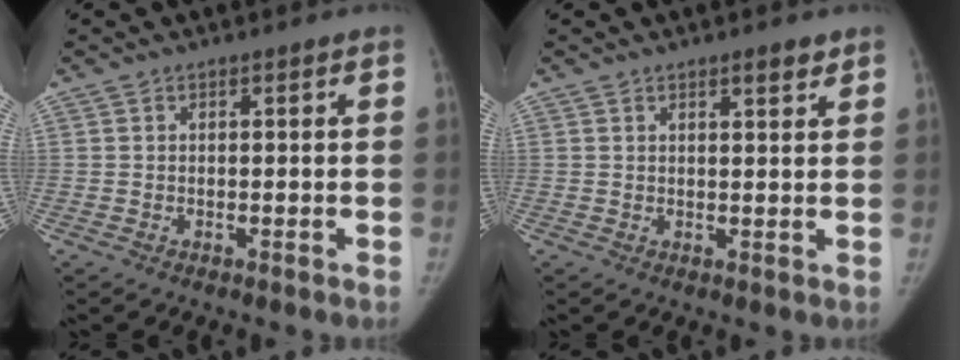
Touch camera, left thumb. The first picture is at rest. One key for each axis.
{"total": 2.6, "fx": 1.8, "fy": 0.6, "fz": 1.7, "tx": -0.018, "ty": -0.012, "tz": 0.027}